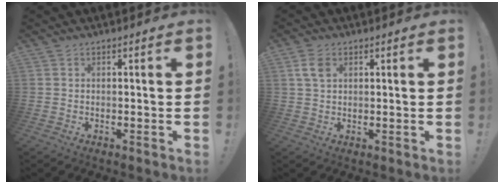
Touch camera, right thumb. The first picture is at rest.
{"total": 4.7, "force": [1.7, 2.9, 3.3], "torque": [-0.053, 0.000, 0.032]}